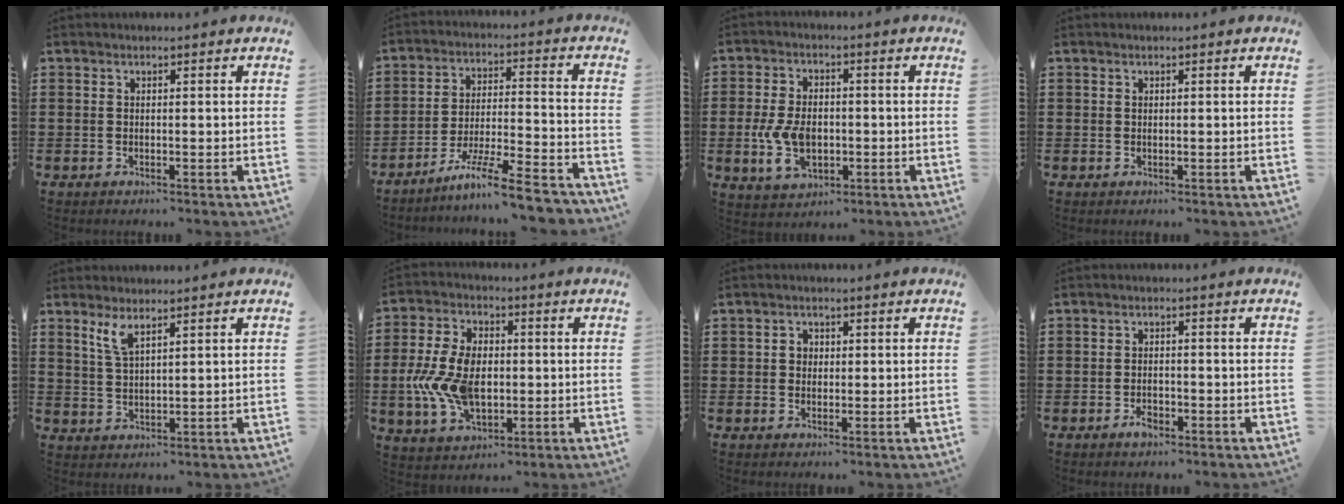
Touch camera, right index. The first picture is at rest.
{"total": 10.1, "force": [-8.2, 0.5, 5.8], "torque": [-0.104, 0.007, -0.159]}
{"total": 7.3, "force": [-1.2, 4.8, 5.4], "torque": [-0.134, 0.000, -0.026]}
{"total": 0.0}
{"total": 3.2, "force": [2.2, 0.9, 2.2], "torque": [-0.049, 0.004, 0.040]}
{"total": 10.9, "force": [-1.2, 6.9, 8.3], "torque": [-0.198, 0.003, -0.023]}
{"total": 1.8, "force": [0.1, 1.6, 0.7], "torque": [-0.018, 0.009, 0.000]}
{"total": 2.1, "force": [-1.2, 0.8, 1.5], "torque": [-0.030, -0.003, -0.022]}